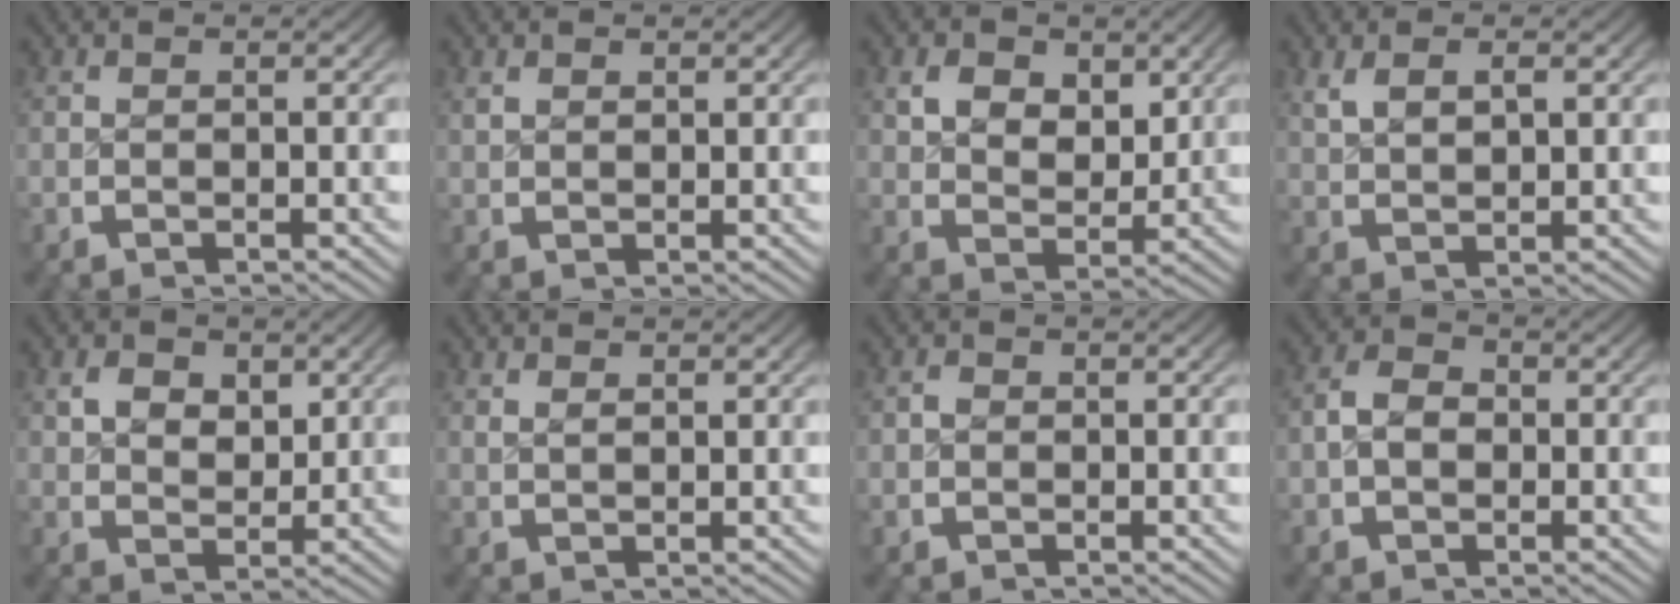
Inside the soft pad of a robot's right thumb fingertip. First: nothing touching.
{"total": 1.0, "force": [0.9, 0.4, 0.3], "torque": [0.001, 0.002, 0.021]}
{"total": 4.4, "force": [1.5, 3.2, 2.7], "torque": [-0.047, -0.025, 0.036]}
{"total": 2.3, "force": [1.3, 0.9, 1.6], "torque": [-0.029, -0.001, 0.036]}
{"total": 3.1, "force": [1.2, 2.3, 1.7], "torque": [-0.026, -0.015, 0.031]}
{"total": 1.0, "force": [1.0, 0.0, 0.4], "torque": [-0.003, 0.001, 0.024]}
{"total": 0.9, "force": [-0.2, 0.8, 0.3], "torque": [-0.007, -0.005, -0.005]}
{"total": 3.2, "force": [-0.3, 2.5, 1.9], "torque": [-0.035, -0.003, -0.010]}